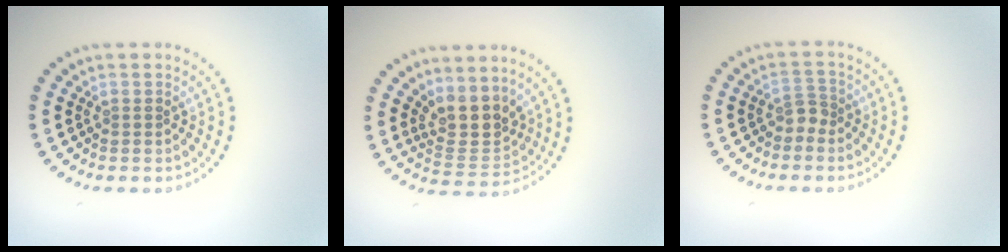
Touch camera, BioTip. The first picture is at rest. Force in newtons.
{"total": 3.9, "press": 3.3, "slide": 2.1}
{"total": 1.4, "press": 1.0, "slide": 0.9}